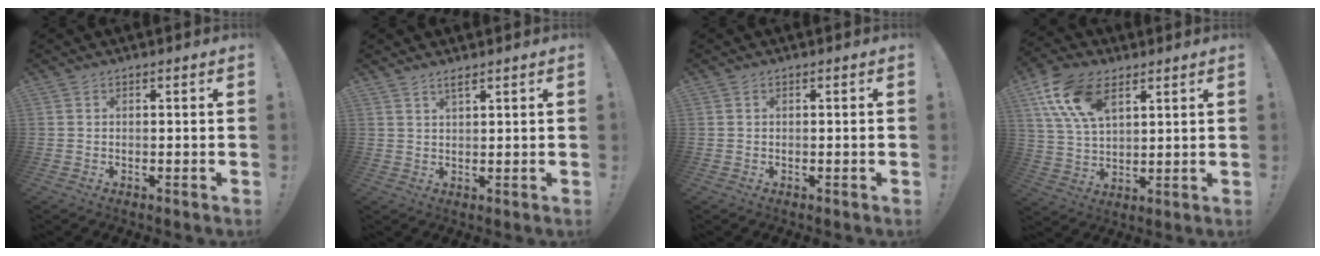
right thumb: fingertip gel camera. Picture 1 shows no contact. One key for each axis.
{"total": 2.4, "fx": 2.0, "fy": 0.3, "fz": 1.2, "tx": -0.027, "ty": -0.008, "tz": 0.036}
{"total": 0.5, "fx": 0.0, "fy": -0.1, "fz": 0.5, "tx": -0.011, "ty": 0.001, "tz": -0.001}
{"total": 15.2, "fx": 7.7, "fy": 8.9, "fz": 9.6, "tx": -0.185, "ty": -0.021, "tz": 0.143}